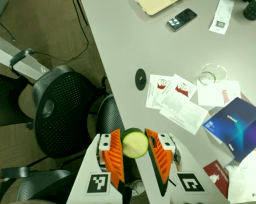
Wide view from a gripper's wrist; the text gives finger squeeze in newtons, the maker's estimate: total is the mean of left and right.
{"total": 10.3, "left": 10.4, "right": 10.2}